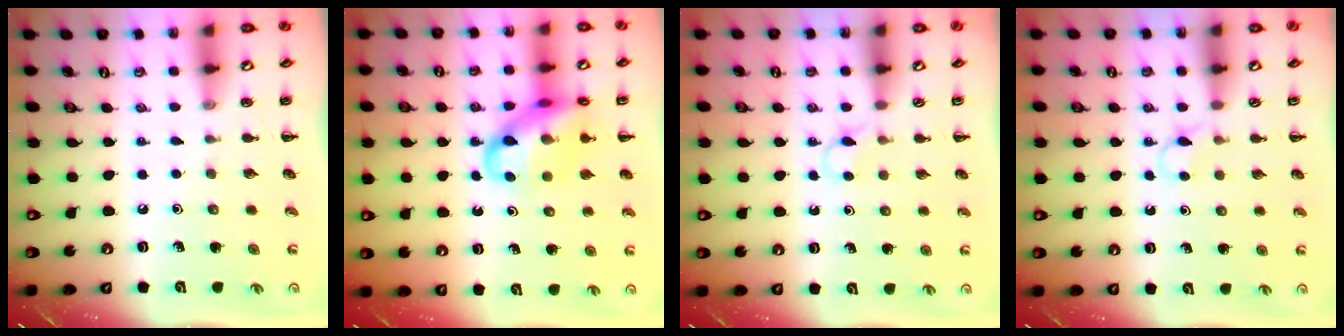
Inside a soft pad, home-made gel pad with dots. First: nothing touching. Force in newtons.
{"total": 15.8, "press": 15.5, "slide": 3.0}
{"total": 2.8, "press": 2.7, "slide": 0.8}
{"total": 2.8, "press": 2.7, "slide": 0.8}